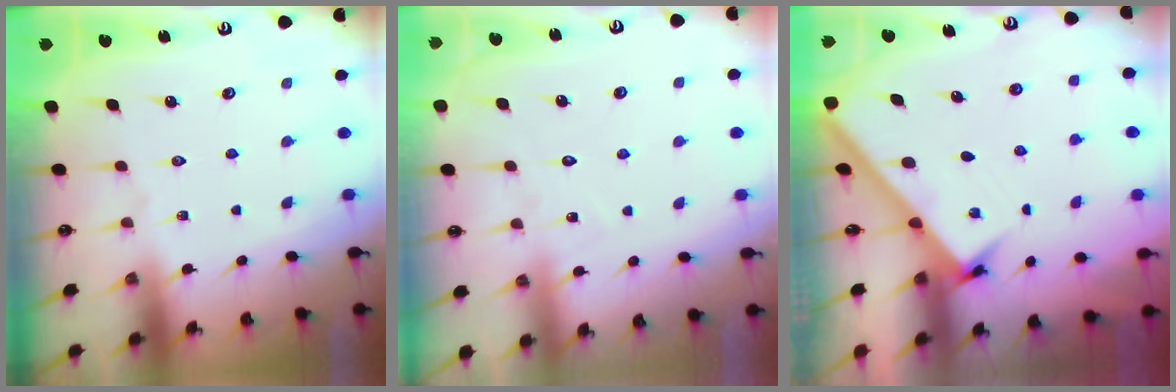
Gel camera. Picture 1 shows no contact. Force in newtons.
{"total": 6.8, "press": 6.8, "slide": 0.5}
{"total": 3.0, "press": 3.0, "slide": 0.4}